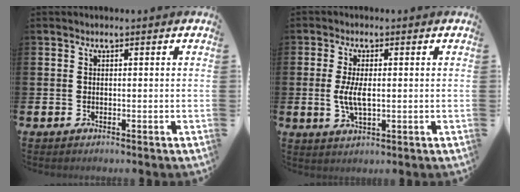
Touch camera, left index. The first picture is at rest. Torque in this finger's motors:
{"motor_torque": [1.06, 0.07, 0.23, 0.18]}